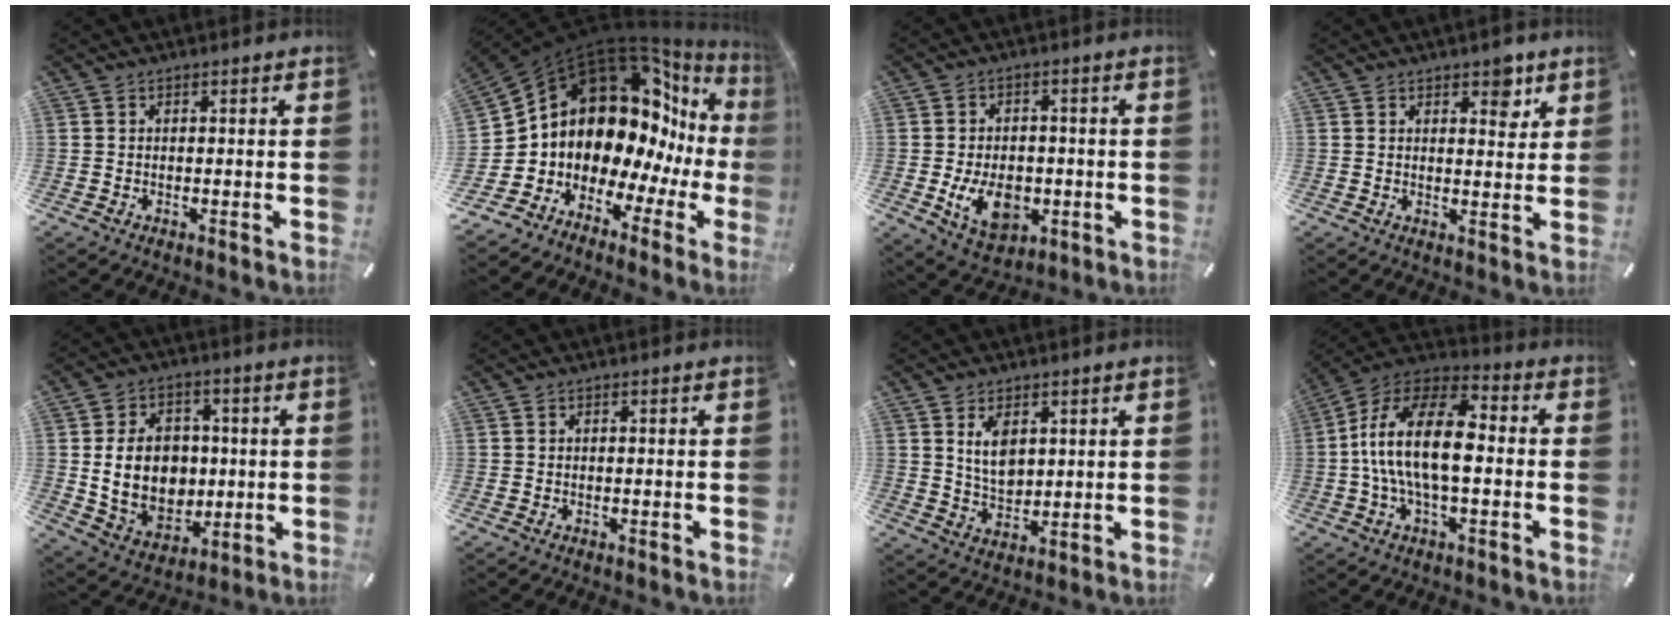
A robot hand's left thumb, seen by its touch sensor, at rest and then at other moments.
{"total": 16.7, "force": [5.2, 11.8, 10.7], "torque": [-0.198, -0.079, 0.098]}
{"total": 10.8, "force": [-2.4, 7.5, 7.4], "torque": [-0.141, 0.002, -0.038]}
{"total": 5.0, "force": [3.1, 2.9, 2.6], "torque": [-0.014, -0.018, 0.046]}
{"total": 14.1, "force": [0.6, 11.7, 7.8], "torque": [-0.153, 0.008, 0.021]}
{"total": 0.0}
{"total": 6.9, "force": [2.8, 4.7, 4.2], "torque": [-0.077, -0.009, 0.048]}
{"total": 17.0, "force": [-1.3, 8.3, 14.7], "torque": [-0.299, 0.009, -0.026]}